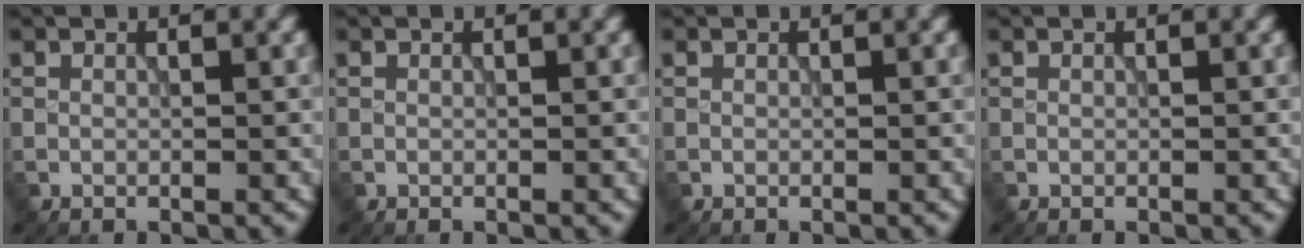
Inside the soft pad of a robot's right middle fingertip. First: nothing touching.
{"total": 0.0}
{"total": 0.0}
{"total": 0.0}